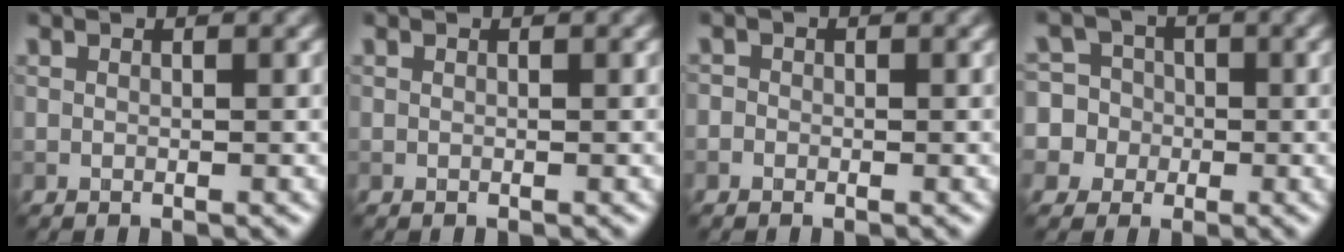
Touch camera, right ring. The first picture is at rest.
{"total": 0.0}
{"total": 0.7, "force": [-0.3, 0.6, 0.1], "torque": [0.001, -0.004, -0.008]}
{"total": 8.1, "force": [-1.2, 7.8, 1.7], "torque": [-0.049, 0.020, -0.049]}